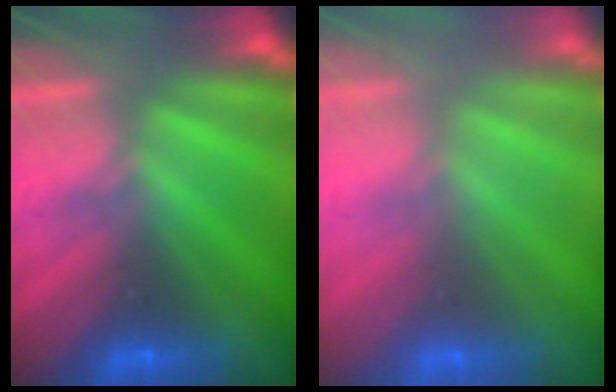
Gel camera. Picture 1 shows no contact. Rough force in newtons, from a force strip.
{"total": 2.4}